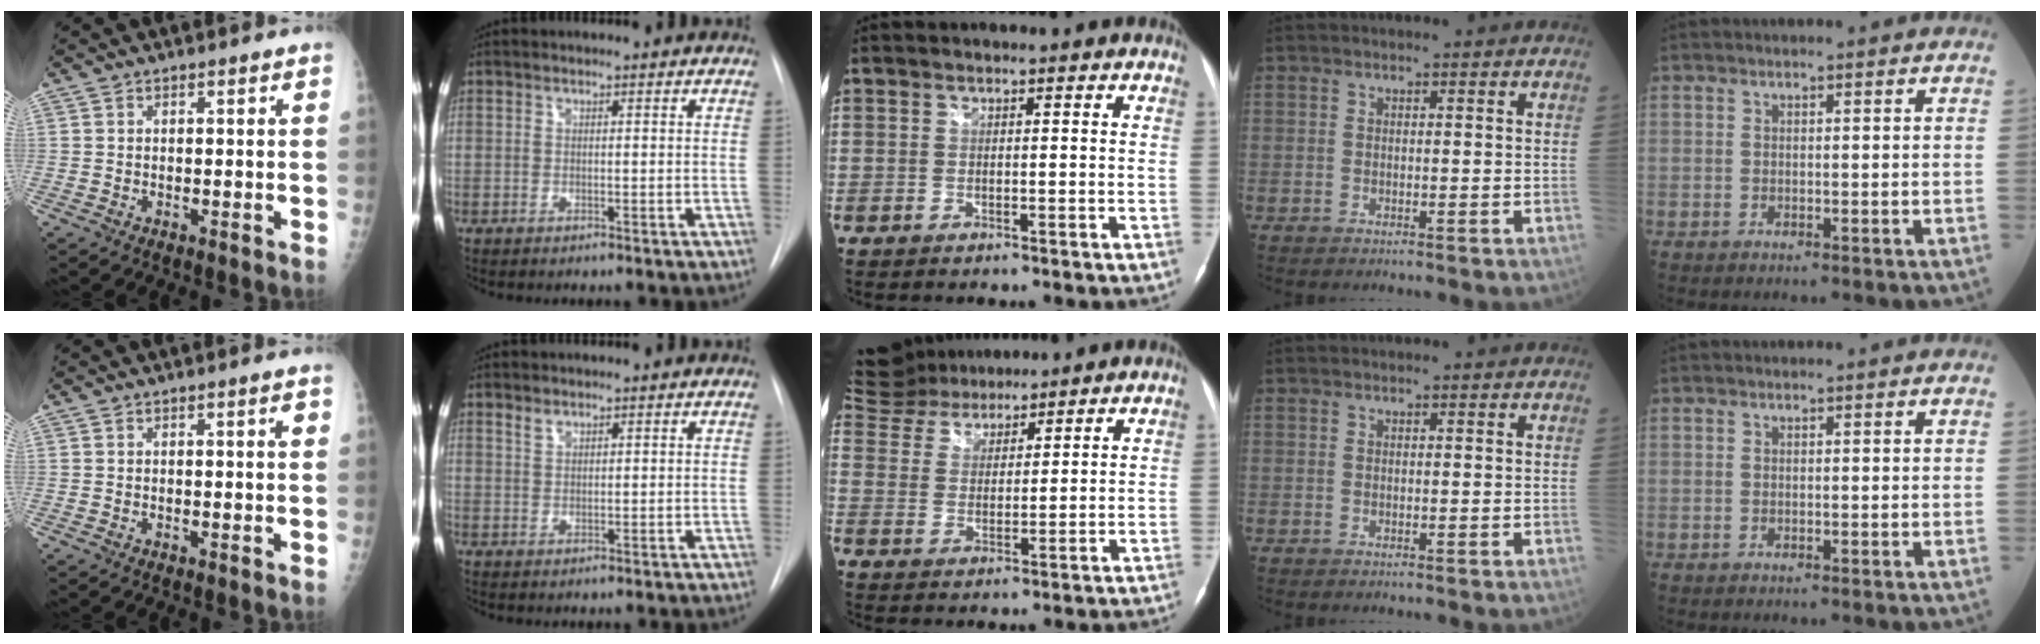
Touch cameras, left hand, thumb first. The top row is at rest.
{"thumb": {"total": 1.2, "force": [0.4, 0.2, 1.1], "torque": [-0.017, 0.001, 0.005]}, "index": {"total": 1.2, "force": [1.1, 0.5, 0.4], "torque": [-0.008, 0.002, 0.022]}, "middle": {"total": 12.7, "force": [11.5, 4.5, 2.7], "torque": [-0.078, 0.037, 0.214]}}